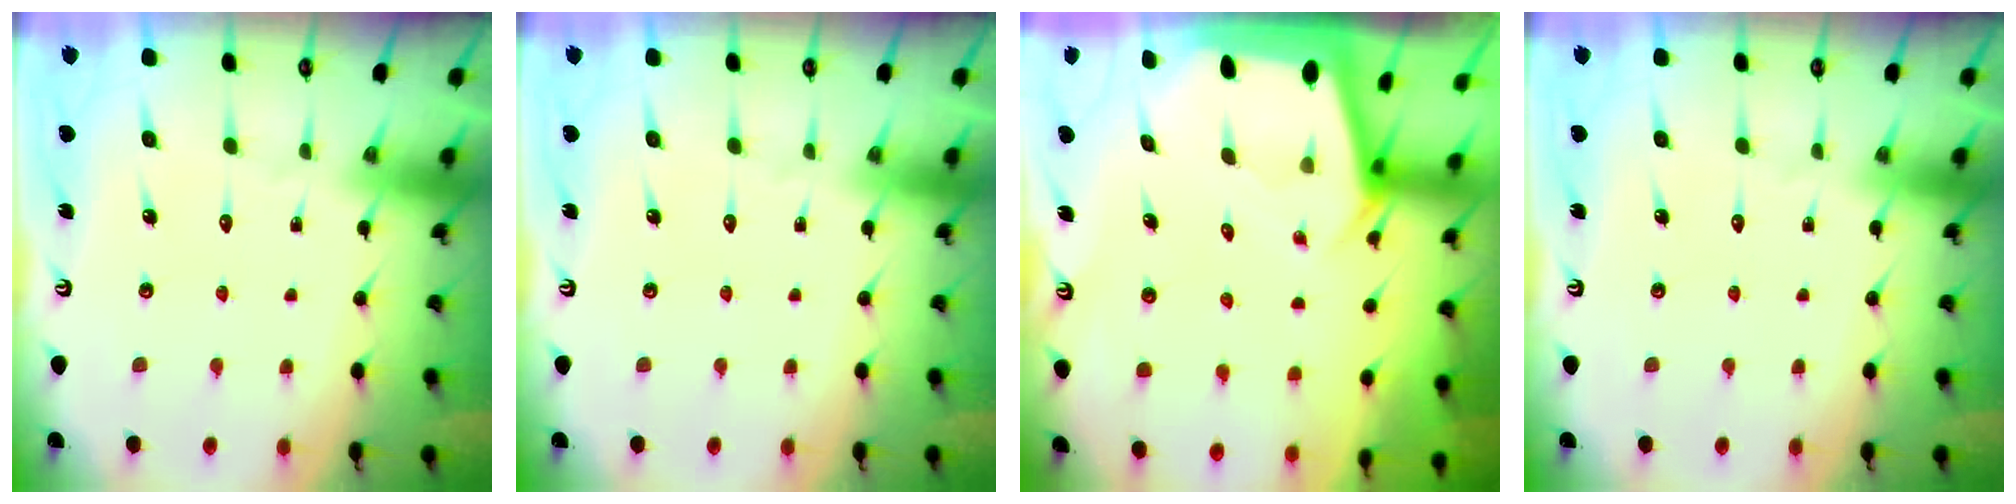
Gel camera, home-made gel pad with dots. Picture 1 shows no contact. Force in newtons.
{"total": 0.0}
{"total": 3.0, "press": 3.0, "slide": 0.1}
{"total": 0.0}